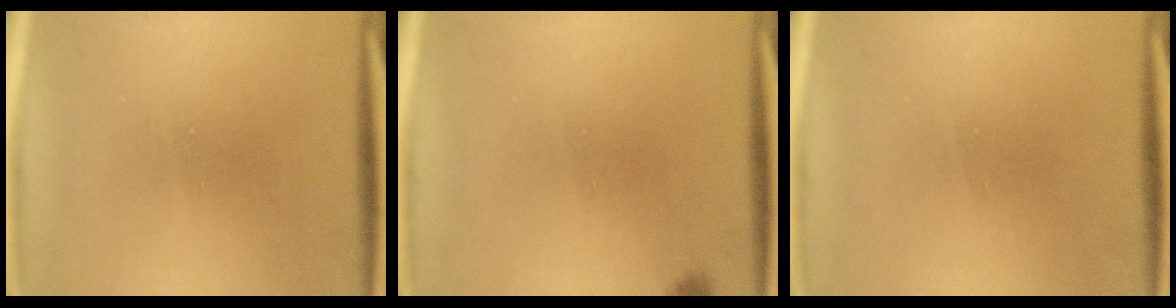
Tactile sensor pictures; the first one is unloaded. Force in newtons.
{"total": 1.0}
{"total": 1.6}